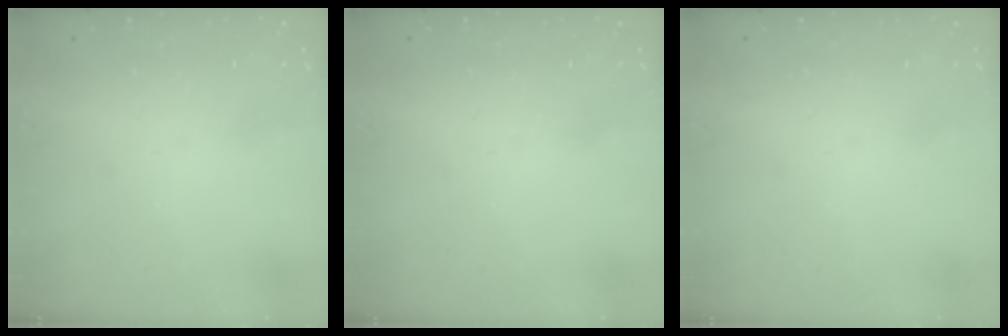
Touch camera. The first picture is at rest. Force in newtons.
{"total": 0.0}
{"total": 0.0}